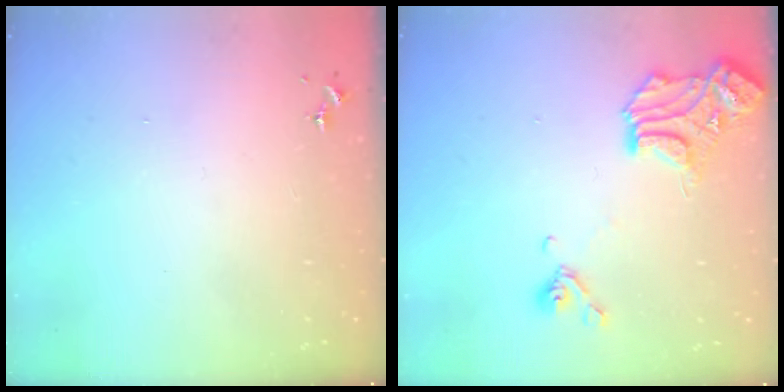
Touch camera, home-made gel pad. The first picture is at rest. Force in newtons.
{"total": 14.9, "press": 14.8, "slide": 1.2}